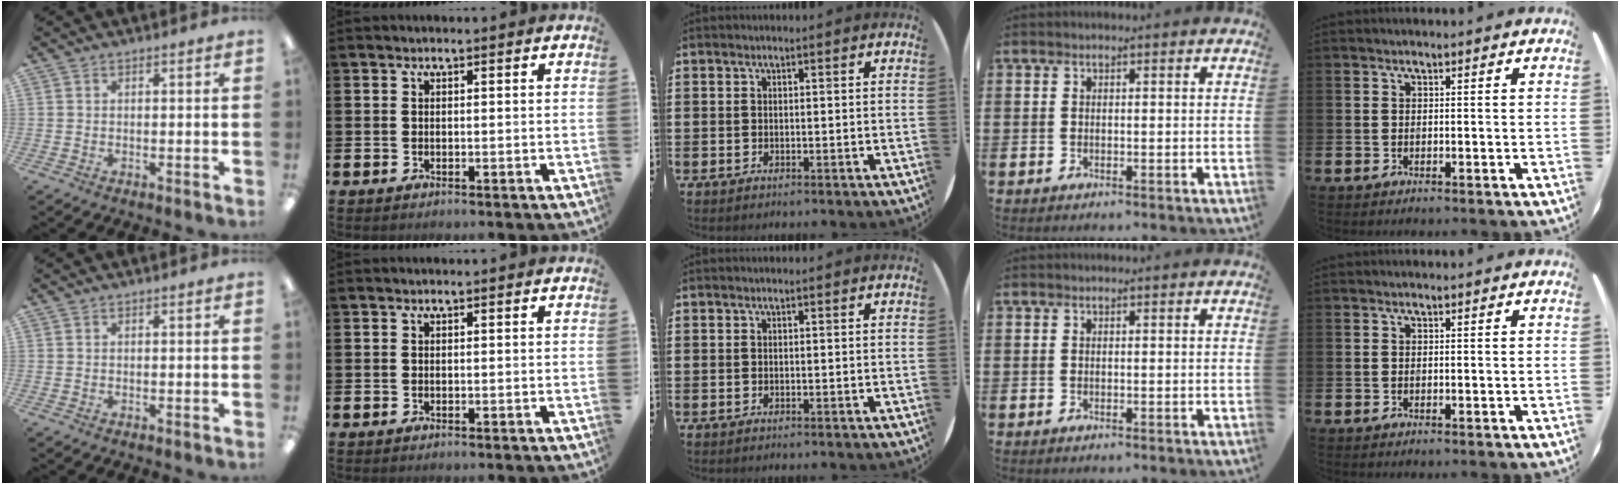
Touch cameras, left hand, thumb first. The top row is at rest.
{}